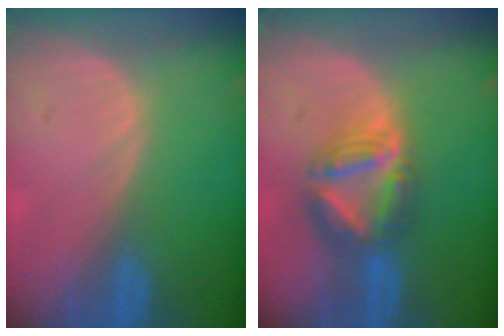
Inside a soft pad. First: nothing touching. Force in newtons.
{"total": 7.4, "press": 6.6, "slide": 3.4}